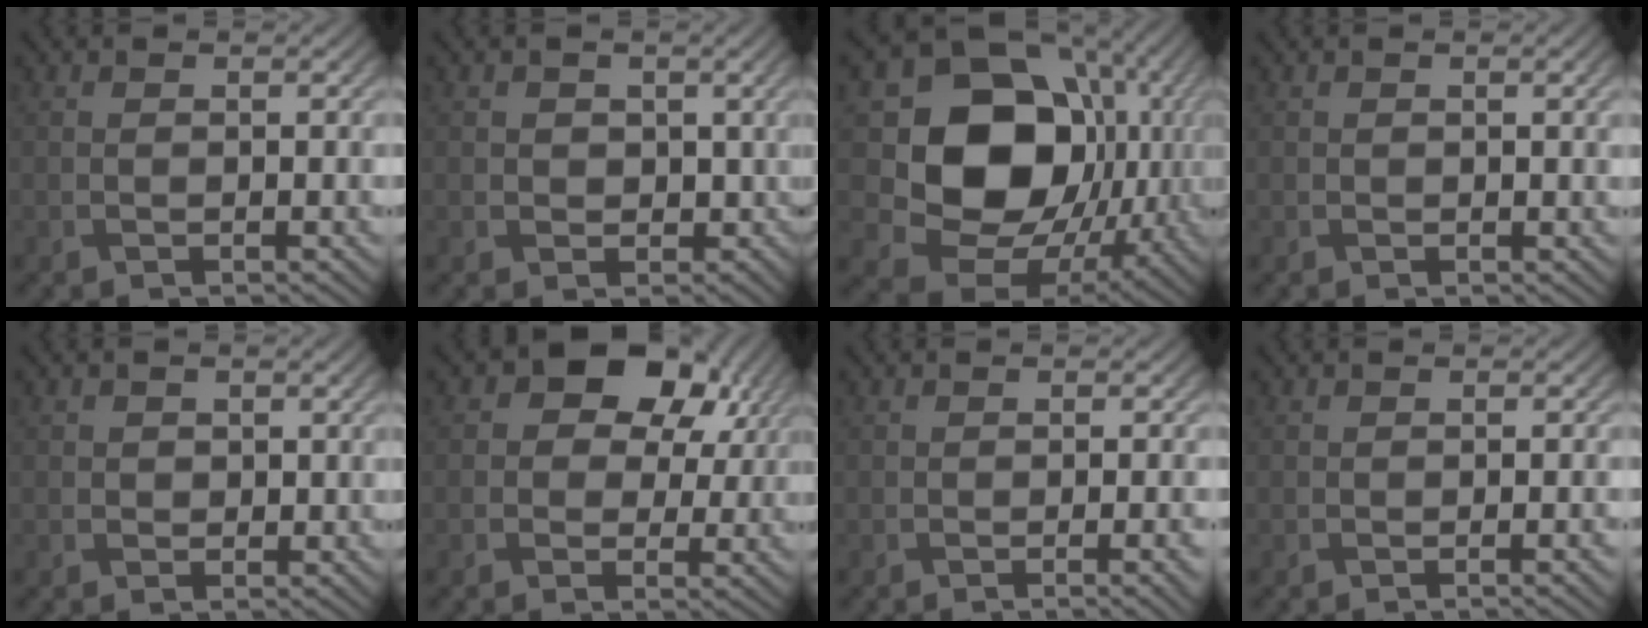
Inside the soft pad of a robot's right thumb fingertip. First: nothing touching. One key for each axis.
{"total": 3.1, "fx": 0.2, "fy": 2.9, "fz": 1.1, "tx": -0.018, "ty": -0.007, "tz": 0.005}
{"total": 18.4, "fx": 1.3, "fy": 15.0, "fz": 10.6, "tx": -0.206, "ty": -0.043, "tz": 0.045}
{"total": 1.0, "fx": 0.4, "fy": 0.4, "fz": 0.8, "tx": -0.009, "ty": -0.002, "tz": 0.008}
{"total": 1.2, "fx": 0.2, "fy": 1.1, "fz": 0.1, "tx": -0.001, "ty": -0.004, "tz": 0.001}
{"total": 11.1, "fx": 4.3, "fy": 8.1, "fz": 6.3, "tx": -0.103, "ty": 0.028, "tz": 0.055}
{"total": 2.4, "fx": -0.6, "fy": 0.5, "fz": 2.2, "tx": -0.026, "ty": 0.003, "tz": -0.013}
{"total": 1.3, "fx": -0.3, "fy": 0.2, "fz": 1.2, "tx": -0.014, "ty": 0.002, "tz": -0.008}